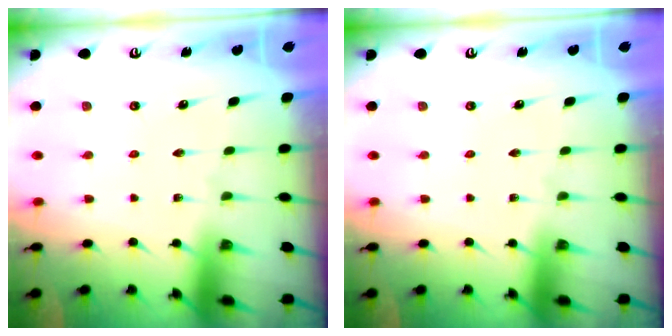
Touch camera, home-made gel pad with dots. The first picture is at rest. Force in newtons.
{"total": 0.0}